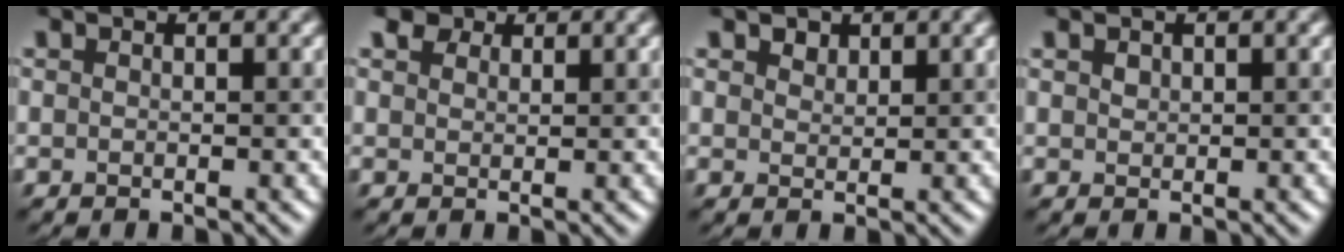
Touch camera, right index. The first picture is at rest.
{"total": 2.7, "force": [2.0, 1.5, 0.9], "torque": [-0.024, -0.001, 0.035]}
{"total": 1.4, "force": [1.0, 0.8, 0.3], "torque": [-0.008, -0.002, 0.017]}
{"total": 0.8, "force": [0.5, 0.5, 0.2], "torque": [-0.005, -0.001, 0.011]}